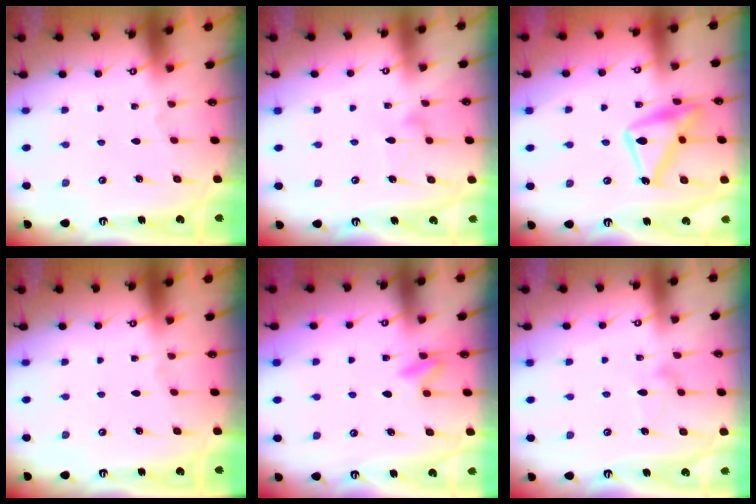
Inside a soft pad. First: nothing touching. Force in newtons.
{"total": 7.7, "press": 7.7, "slide": 0.4}
{"total": 17.5, "press": 17.4, "slide": 1.0}
{"total": 0.0}
{"total": 8.7, "press": 8.7, "slide": 0.8}
{"total": 8.5, "press": 8.5, "slide": 0.3}